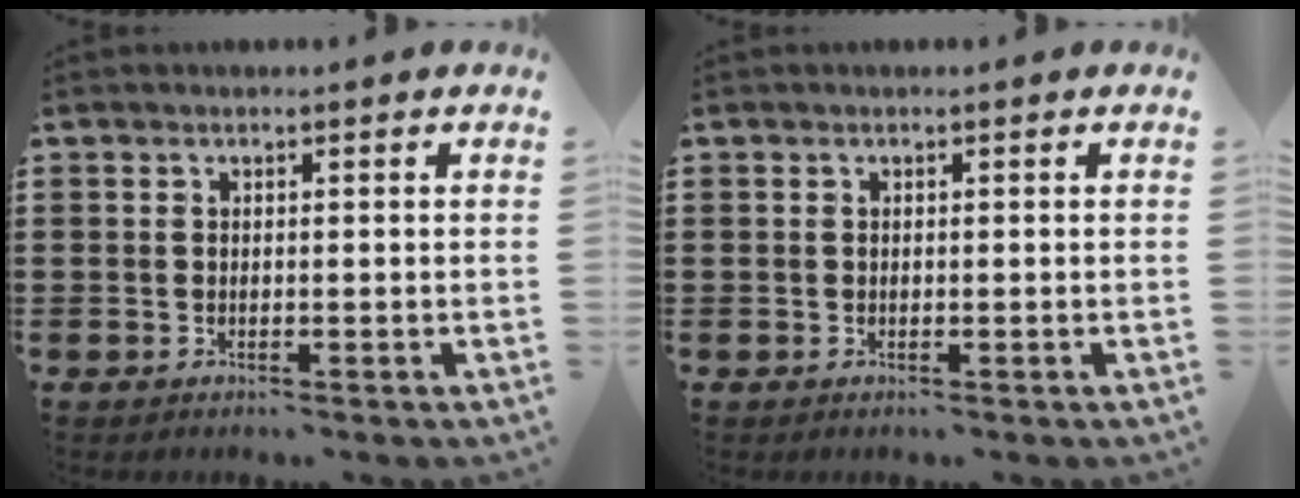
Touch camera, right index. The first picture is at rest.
{"total": 0.0}